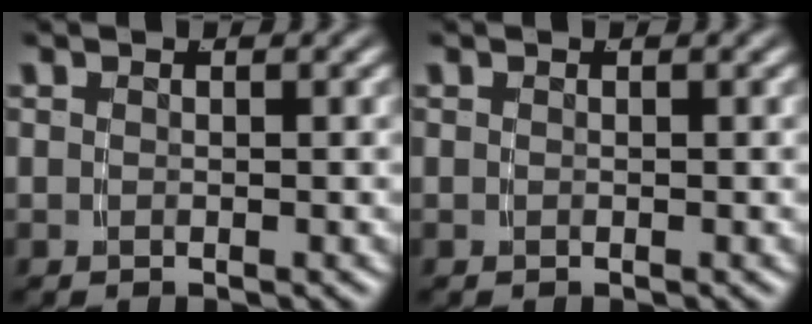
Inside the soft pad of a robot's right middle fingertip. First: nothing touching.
{"total": 0.0}